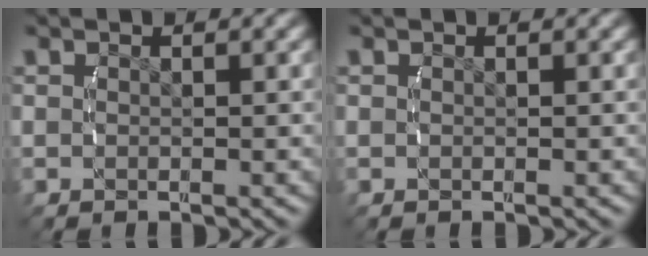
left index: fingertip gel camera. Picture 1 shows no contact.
{"total": 0.0}